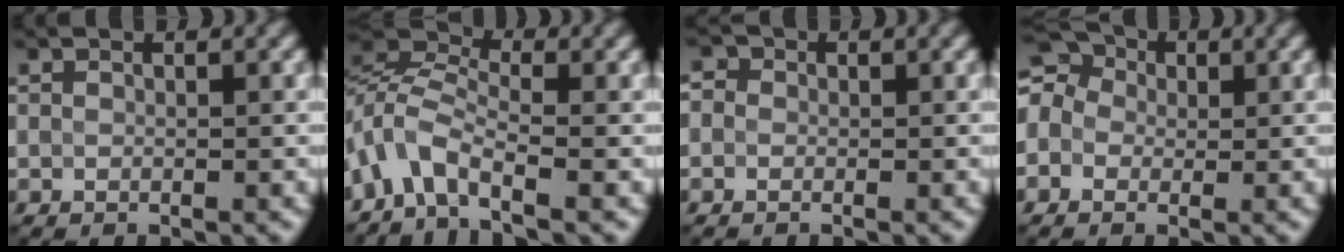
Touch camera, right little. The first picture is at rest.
{"total": 4.6, "force": [-3.0, 1.5, 3.1], "torque": [-0.071, 0.010, -0.073]}
{"total": 2.2, "force": [0.5, 2.0, 0.8], "torque": [0.001, 0.014, -0.019]}
{"total": 7.0, "force": [1.3, 5.7, 3.7], "torque": [-0.068, 0.040, -0.024]}